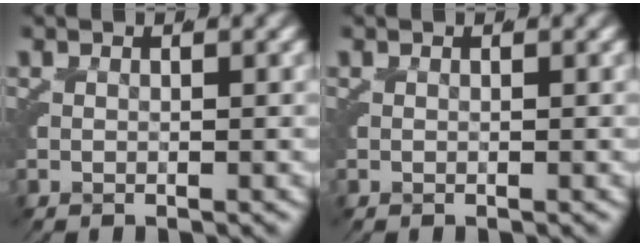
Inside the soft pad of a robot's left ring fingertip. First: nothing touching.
{"total": 0.0}